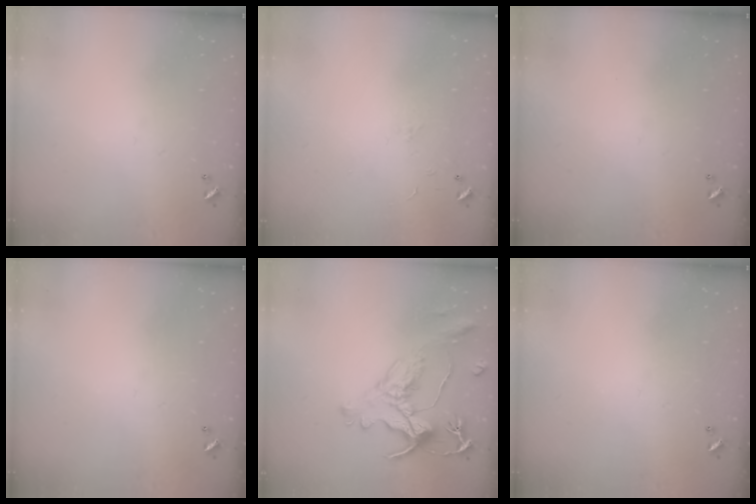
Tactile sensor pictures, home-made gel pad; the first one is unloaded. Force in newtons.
{"total": 4.7, "press": 4.6, "slide": 0.7}
{"total": 0.0}
{"total": 0.0}
{"total": 2.8, "press": 2.5, "slide": 1.3}
{"total": 0.0}